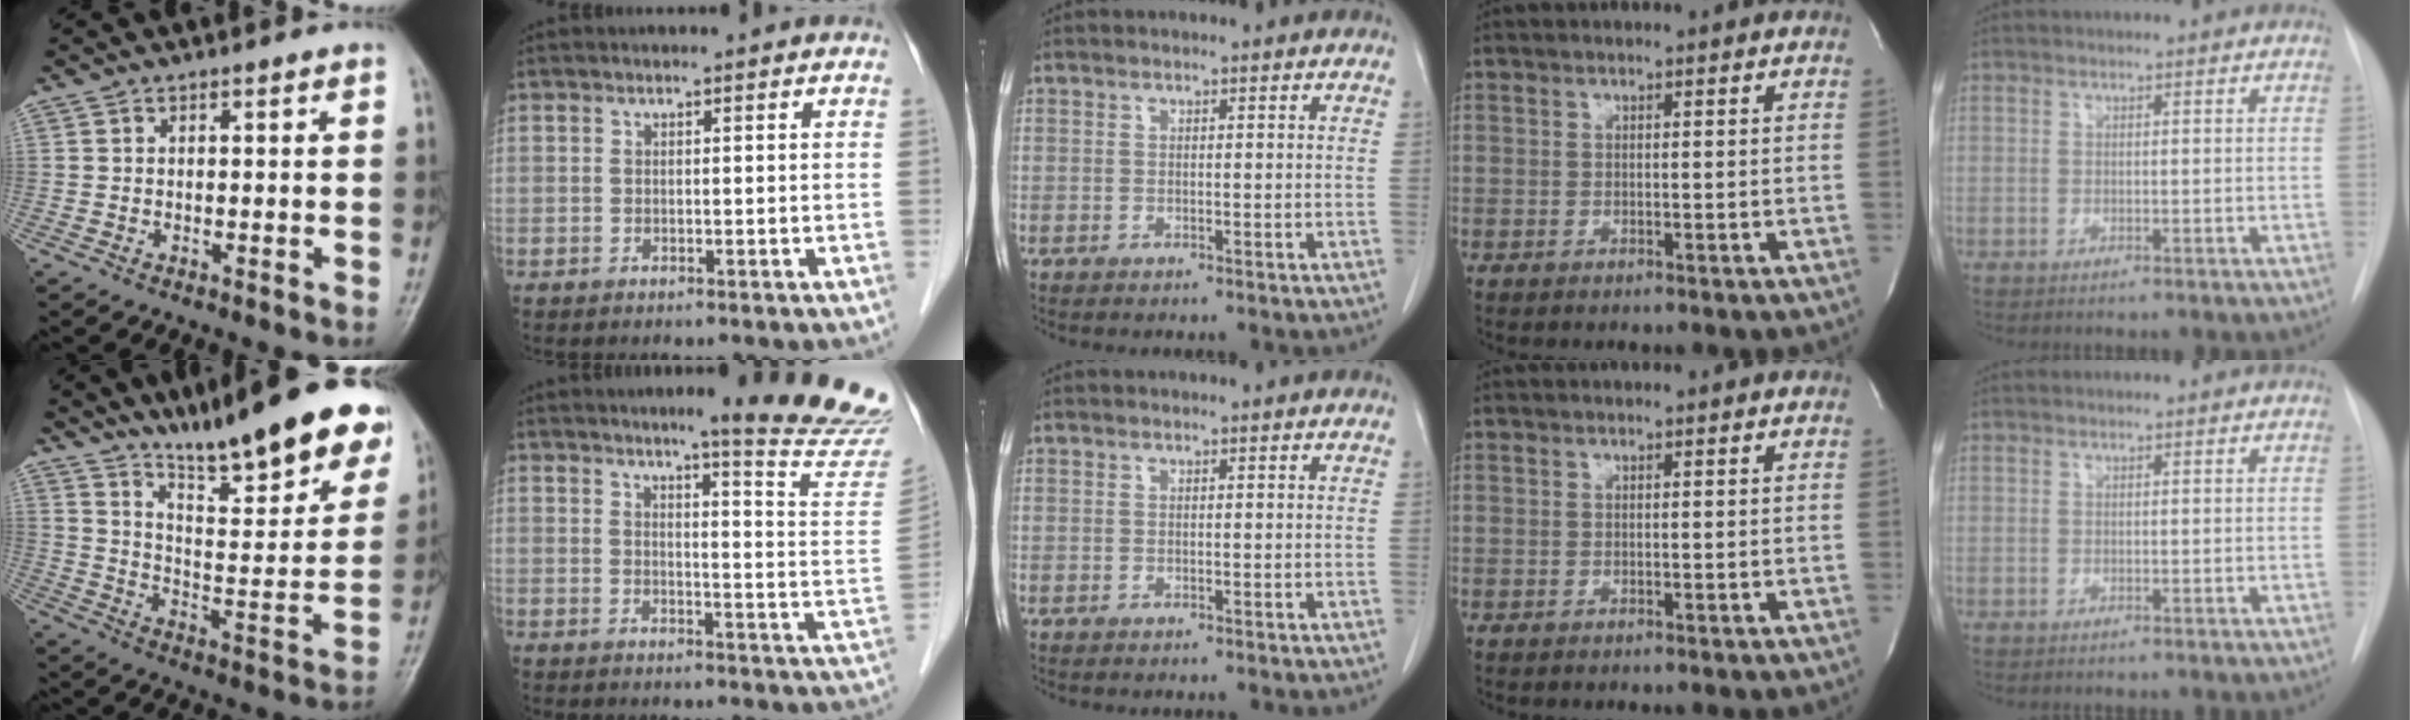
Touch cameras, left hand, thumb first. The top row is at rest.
{"thumb": {"total": 22.4, "force": [16.6, 4.5, 14.4], "torque": [-0.181, -0.085, 0.257]}, "index": {"total": 15.9, "force": [14.2, -1.1, 7.0], "torque": [-0.083, -0.101, 0.155]}}